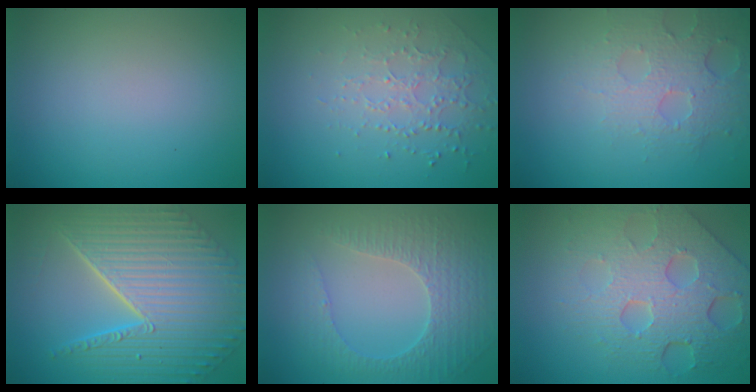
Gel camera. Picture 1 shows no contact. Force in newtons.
{"total": 1.7, "press": 1.5, "slide": 0.8}
{"total": 3.7, "press": 3.4, "slide": 1.5}
{"total": 10.9, "press": 7.2, "slide": 8.1}
{"total": 4.2, "press": 3.2, "slide": 2.7}
{"total": 7.9, "press": 5.4, "slide": 5.8}